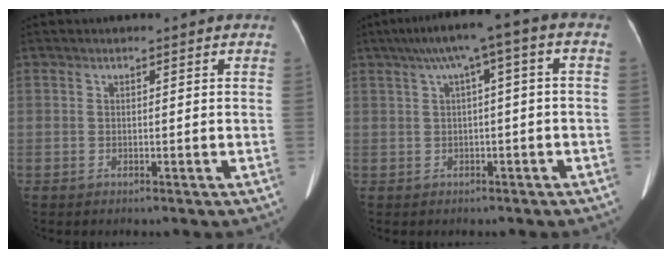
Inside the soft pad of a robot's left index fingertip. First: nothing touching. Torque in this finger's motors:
{"motor_torque": [0.80, -0.71, 0.10, 0.12]}